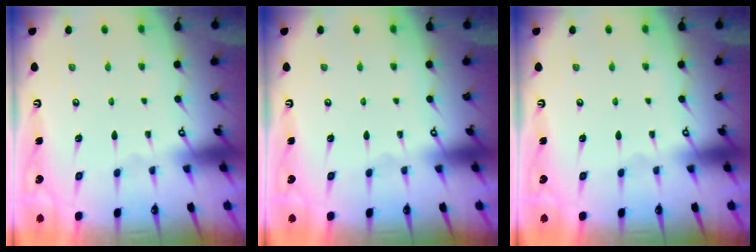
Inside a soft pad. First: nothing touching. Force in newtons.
{"total": 0.0}
{"total": 0.0}